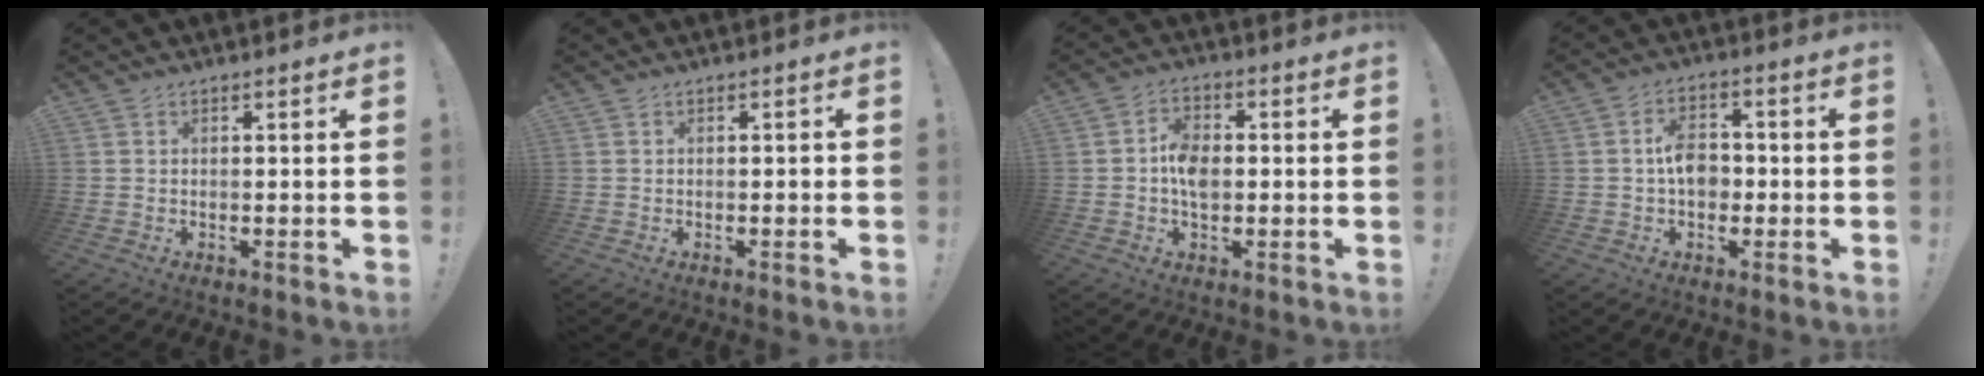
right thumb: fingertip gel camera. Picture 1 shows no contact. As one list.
[{"total": 0.6, "force": [-0.4, 0.3, 0.3], "torque": [-0.011, 0.005, -0.007]}, {"total": 7.2, "force": [-0.7, 5.1, 5.0], "torque": [-0.078, 0.007, -0.016]}, {"total": 7.8, "force": [-0.6, 5.7, 5.3], "torque": [-0.078, 0.011, -0.011]}]